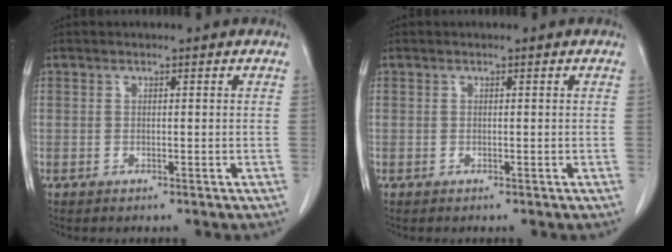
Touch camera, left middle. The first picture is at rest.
{"total": 0.0}